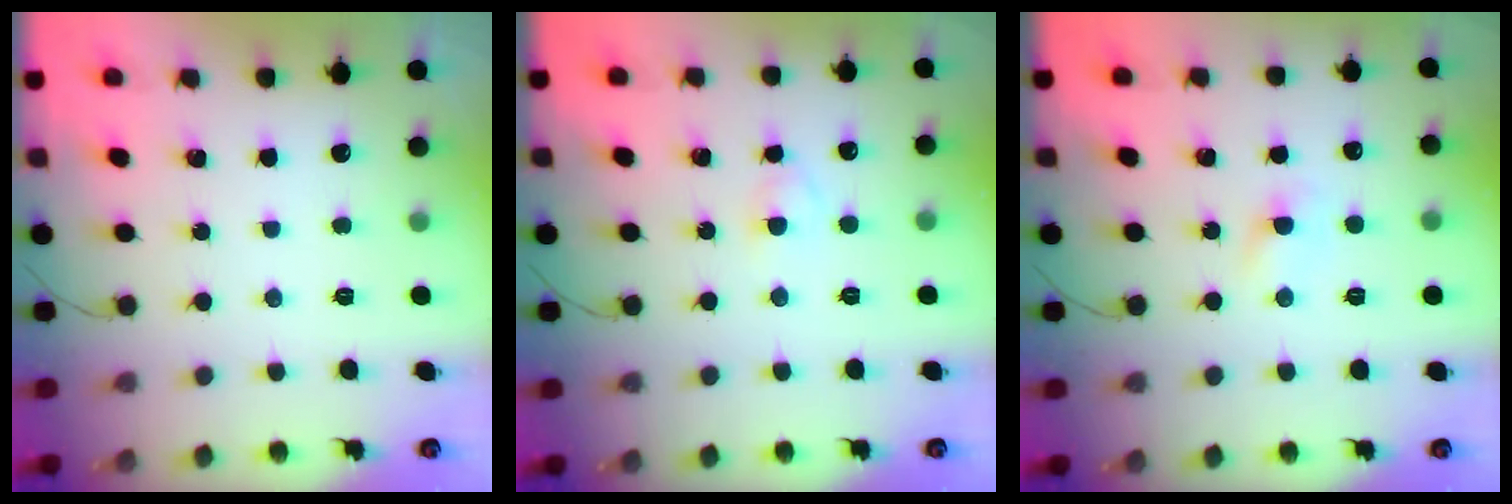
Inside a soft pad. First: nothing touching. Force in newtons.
{"total": 2.6, "press": 2.4, "slide": 1.1}
{"total": 1.6, "press": 1.4, "slide": 0.8}